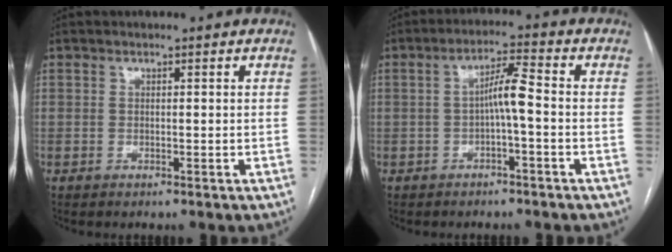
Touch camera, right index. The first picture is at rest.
{"total": 4.5, "force": [-0.7, 0.1, 4.5], "torque": [-0.078, 0.016, -0.010]}